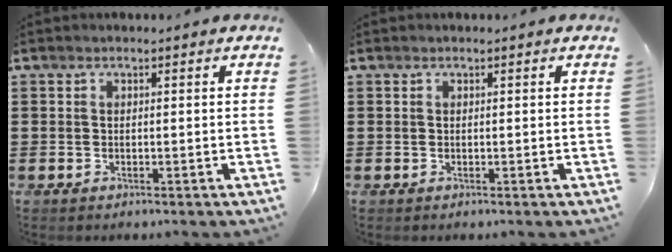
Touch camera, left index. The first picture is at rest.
{"total": 0.0}